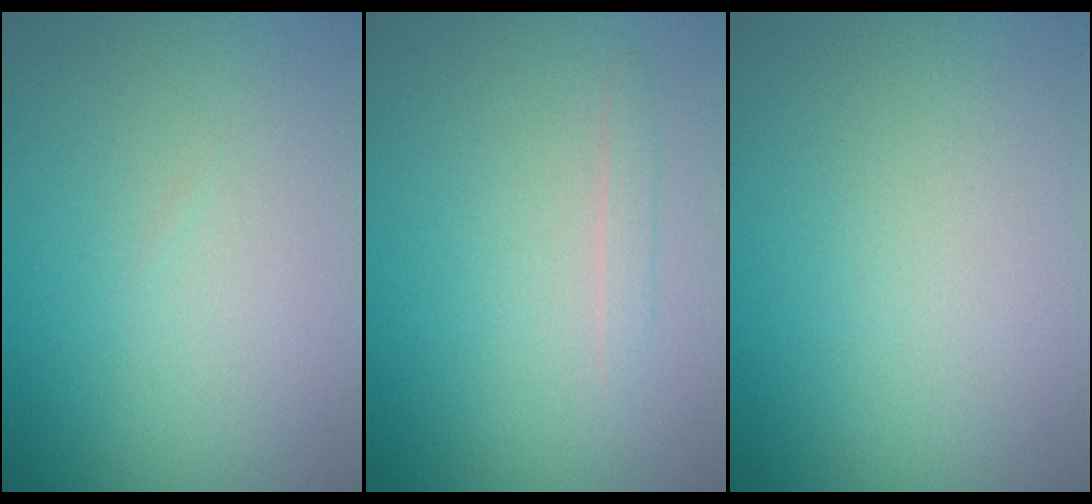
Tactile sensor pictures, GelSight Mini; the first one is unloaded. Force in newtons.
{"total": 0.9, "press": 0.8, "slide": 0.1}
{"total": 0.0}